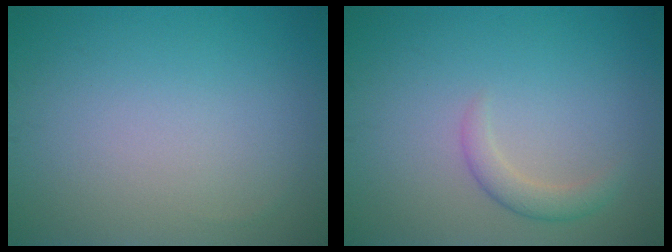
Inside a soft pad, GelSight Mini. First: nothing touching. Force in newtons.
{"total": 1.8, "press": 1.8, "slide": 0.1}